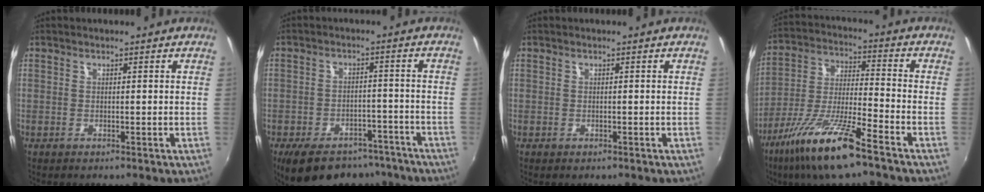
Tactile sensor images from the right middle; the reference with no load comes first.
{"total": 16.7, "force": [-12.8, 8.1, 7.1], "torque": [-0.146, 0.004, -0.162]}
{"total": 0.0}
{"total": 15.0, "force": [-9.8, 1.7, 11.2], "torque": [-0.233, -0.026, -0.186]}